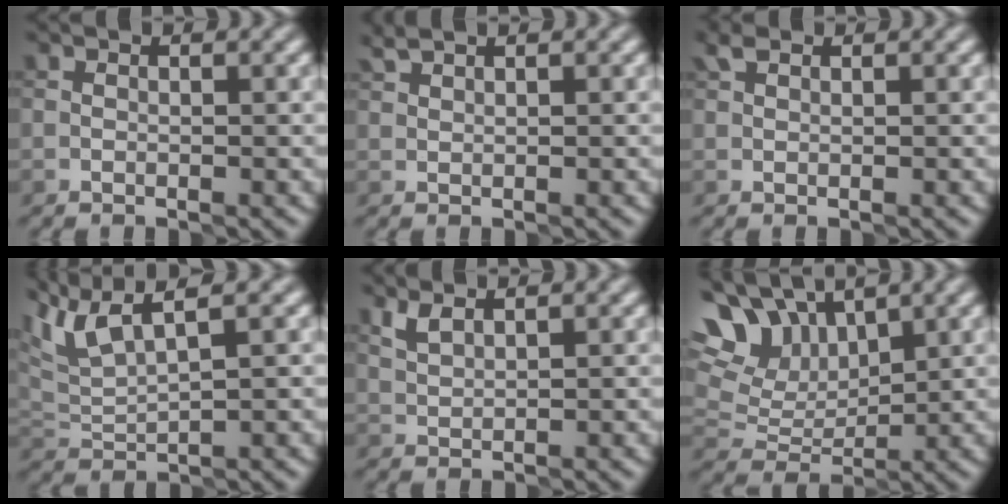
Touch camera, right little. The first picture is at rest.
{"total": 1.3, "force": [1.3, -0.1, 0.4], "torque": [-0.018, 0.004, 0.033]}
{"total": 1.4, "force": [1.1, 0.5, 0.7], "torque": [-0.019, 0.009, 0.023]}
{"total": 5.2, "force": [3.6, 0.8, 3.6], "torque": [-0.085, 0.020, 0.077]}
{"total": 1.7, "force": [1.4, 0.3, 1.0], "torque": [-0.031, 0.003, 0.033]}
{"total": 10.1, "force": [6.3, 5.7, 5.5], "torque": [-0.138, 0.027, 0.111]}